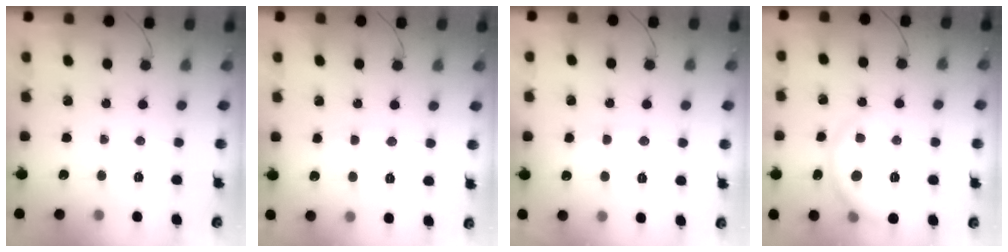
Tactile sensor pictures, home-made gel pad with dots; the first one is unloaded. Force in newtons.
{"total": 7.3, "press": 7.2, "slide": 1.4}
{"total": 9.9, "press": 9.9, "slide": 1.2}
{"total": 6.4, "press": 6.3, "slide": 0.8}